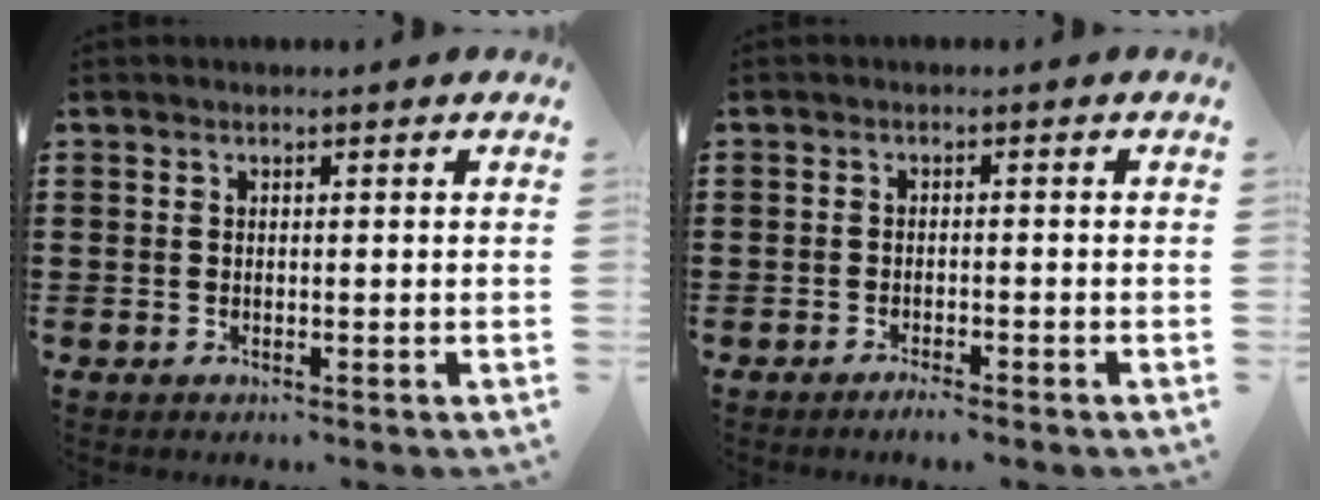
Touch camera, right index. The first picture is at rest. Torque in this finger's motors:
{"motor_torque": [0.32, 0.24, -0.18, 0.01]}